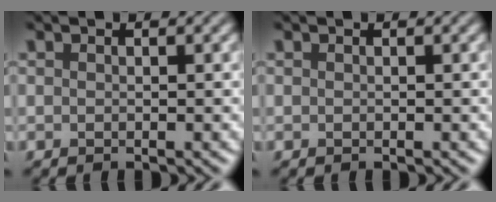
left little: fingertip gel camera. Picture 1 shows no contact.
{"total": 0.0}